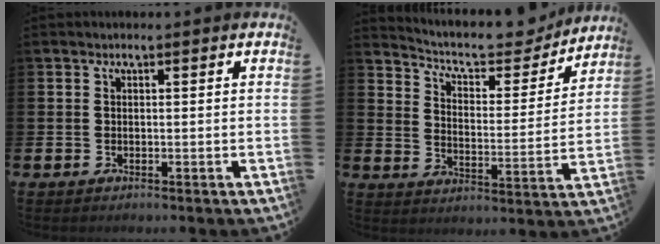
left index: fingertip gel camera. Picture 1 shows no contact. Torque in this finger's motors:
{"motor_torque": [0.98, -1.16, 0.32, 0.06]}